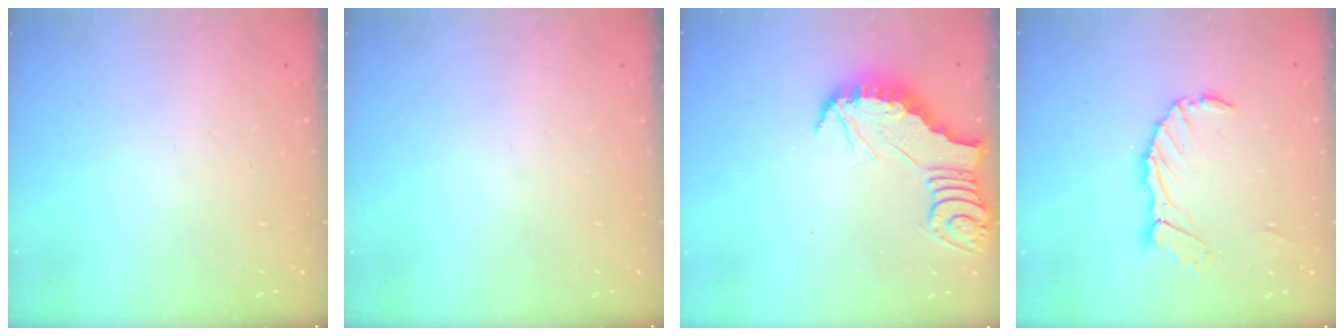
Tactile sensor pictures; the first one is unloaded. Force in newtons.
{"total": 0.0}
{"total": 2.8, "press": 2.7, "slide": 0.3}
{"total": 10.9, "press": 10.8, "slide": 1.3}